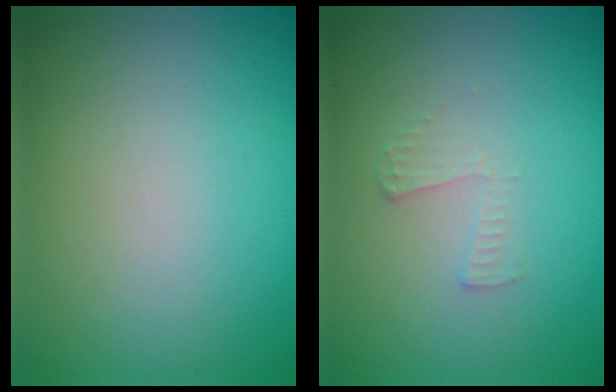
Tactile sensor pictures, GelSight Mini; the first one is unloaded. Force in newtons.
{"total": 1.0, "press": 1.0, "slide": 0.0}